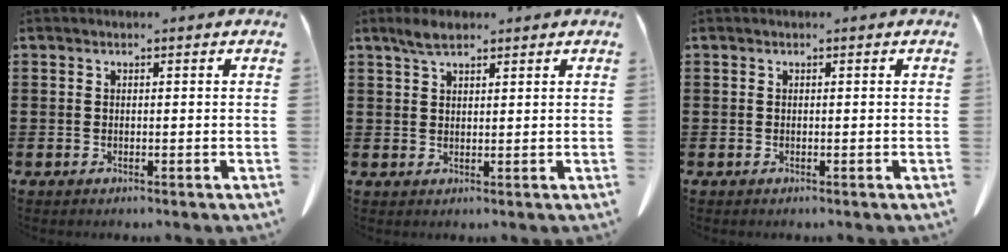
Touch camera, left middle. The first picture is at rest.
{"total": 3.3, "force": [2.3, 1.0, 2.0], "torque": [-0.045, 0.005, 0.043]}
{"total": 0.0}